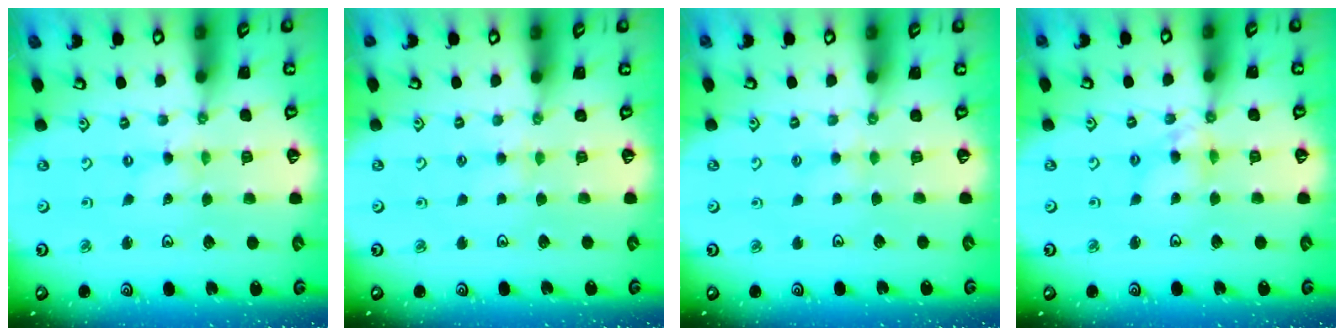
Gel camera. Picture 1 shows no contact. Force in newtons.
{"total": 2.9, "press": 2.8, "slide": 0.6}
{"total": 2.8, "press": 2.7, "slide": 0.5}
{"total": 6.6, "press": 6.6, "slide": 0.6}